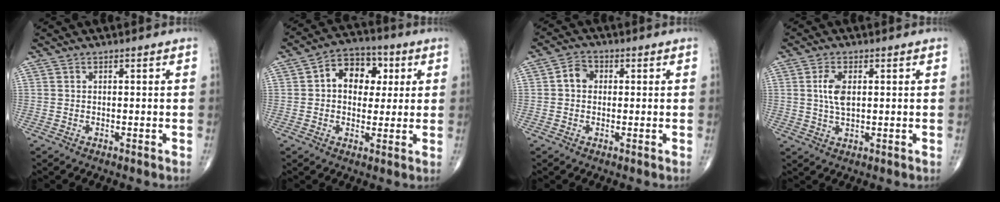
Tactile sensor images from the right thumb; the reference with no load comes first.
{"total": 10.3, "force": [2.2, 7.5, 6.6], "torque": [-0.056, 0.012, 0.027]}
{"total": 3.4, "force": [0.2, 2.8, 1.9], "torque": [-0.021, 0.013, -0.004]}
{"total": 4.8, "force": [0.8, 2.3, 4.1], "torque": [-0.085, -0.003, 0.016]}